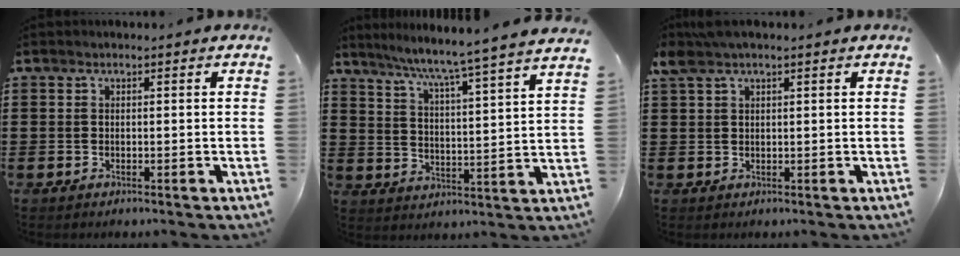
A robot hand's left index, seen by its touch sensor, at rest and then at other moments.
{"total": 5.3, "force": [4.6, -1.6, 2.1], "torque": [-0.063, -0.045, 0.067]}
{"total": 2.8, "force": [1.6, 0.8, 2.2], "torque": [-0.048, 0.003, 0.030]}